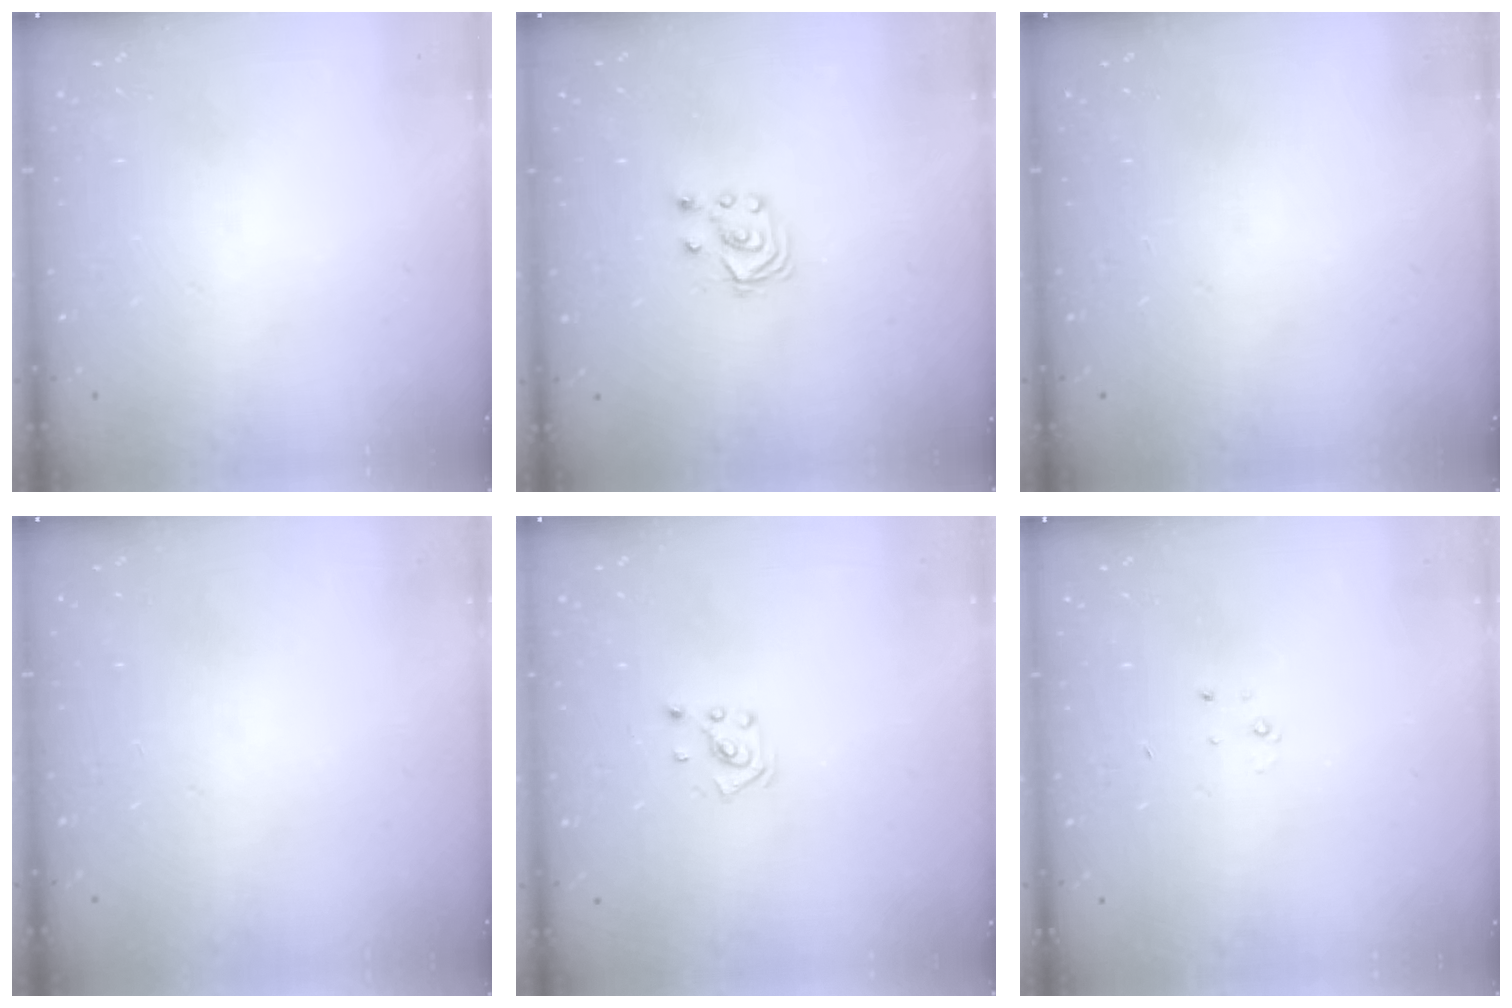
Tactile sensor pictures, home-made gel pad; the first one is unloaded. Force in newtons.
{"total": 2.8, "press": 2.7, "slide": 0.7}
{"total": 0.0}
{"total": 0.0}
{"total": 2.2, "press": 2.2, "slide": 0.6}
{"total": 2.3, "press": 2.3, "slide": 0.3}